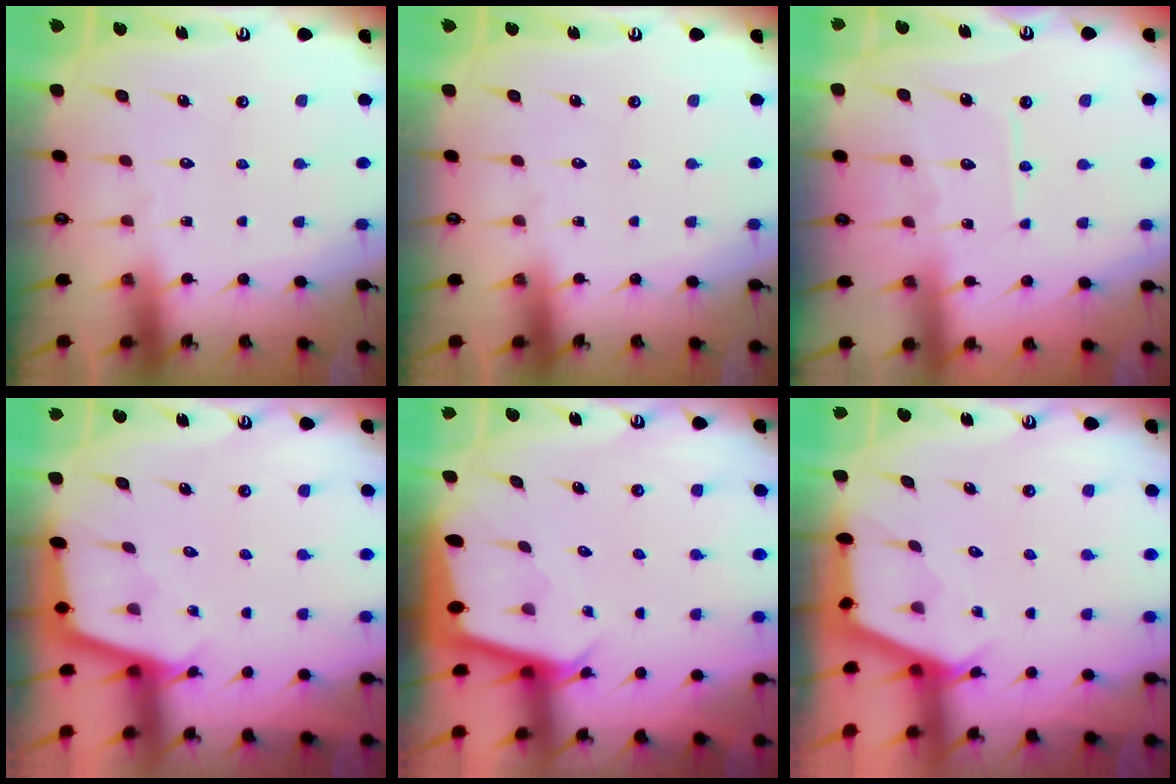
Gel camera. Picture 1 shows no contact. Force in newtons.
{"total": 0.0}
{"total": 7.8, "press": 7.8, "slide": 0.7}
{"total": 2.5, "press": 2.5, "slide": 0.2}
{"total": 2.1, "press": 2.1, "slide": 0.0}
{"total": 2.7, "press": 2.7, "slide": 0.3}